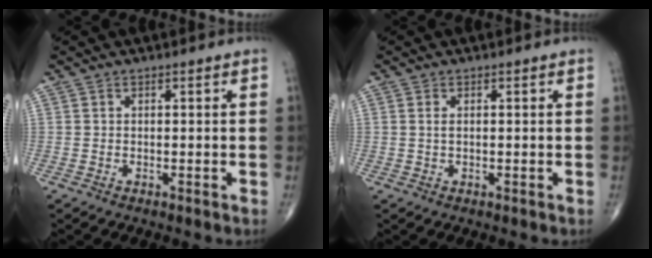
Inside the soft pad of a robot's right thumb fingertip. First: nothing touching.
{"total": 0.9, "force": [0.3, 0.4, 0.8], "torque": [-0.022, 0.001, 0.007]}